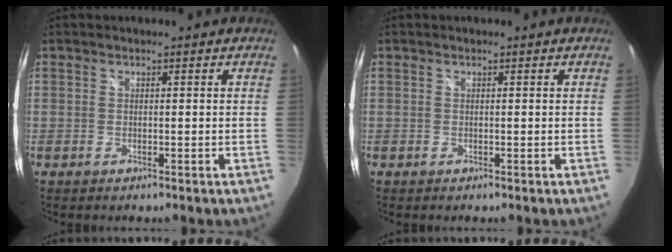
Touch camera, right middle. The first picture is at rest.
{"total": 0.0}